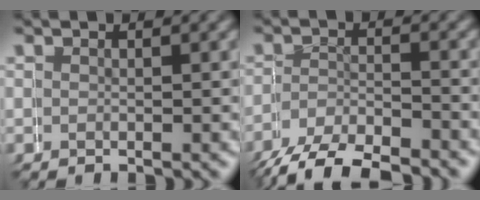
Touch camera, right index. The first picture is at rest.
{"total": 5.2, "force": [-4.2, 2.8, 1.4], "torque": [-0.032, -0.010, -0.063]}